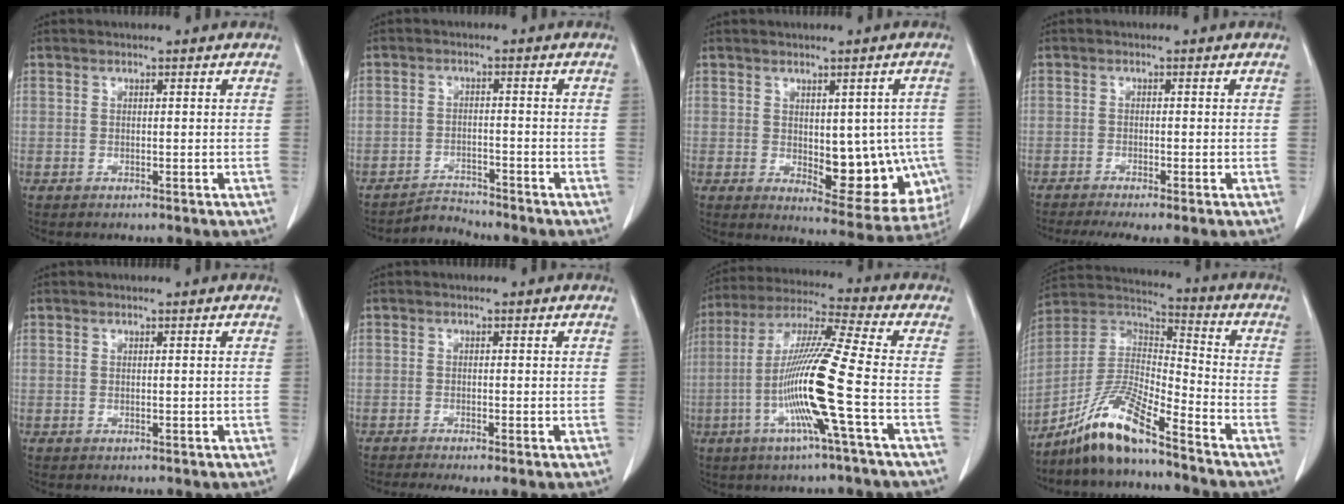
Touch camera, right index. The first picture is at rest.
{"total": 3.1, "force": [-2.9, 0.1, -1.2], "torque": [0.025, -0.005, -0.049]}
{"total": 12.4, "force": [-1.3, 5.8, 10.9], "torque": [-0.115, -0.002, 0.002]}
{"total": 5.3, "force": [-3.9, 0.4, 3.6], "torque": [-0.056, -0.009, -0.063]}
{"total": 0.0}
{"total": 3.7, "force": [-2.5, 0.5, 2.7], "torque": [-0.043, -0.009, -0.041]}
{"total": 14.4, "force": [-3.8, -1.6, 13.8], "torque": [-0.272, -0.006, -0.085]}
{"total": 12.6, "force": [-9.4, 1.2, 8.2], "torque": [-0.169, 0.005, -0.177]}